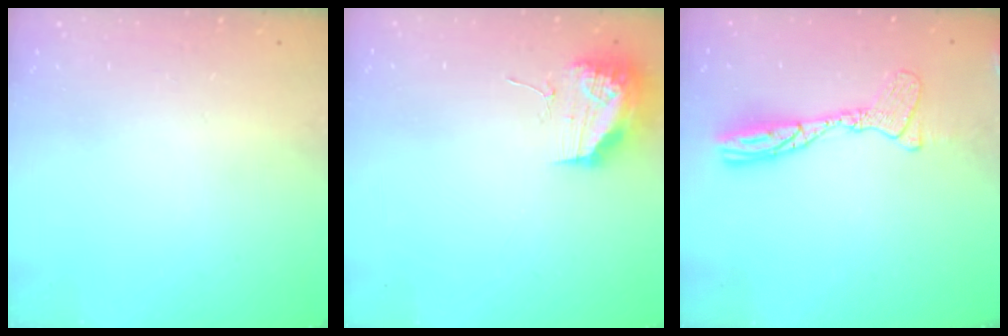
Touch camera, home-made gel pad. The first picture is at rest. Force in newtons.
{"total": 17.0, "press": 13.3, "slide": 10.6}
{"total": 13.5, "press": 13.5, "slide": 1.3}